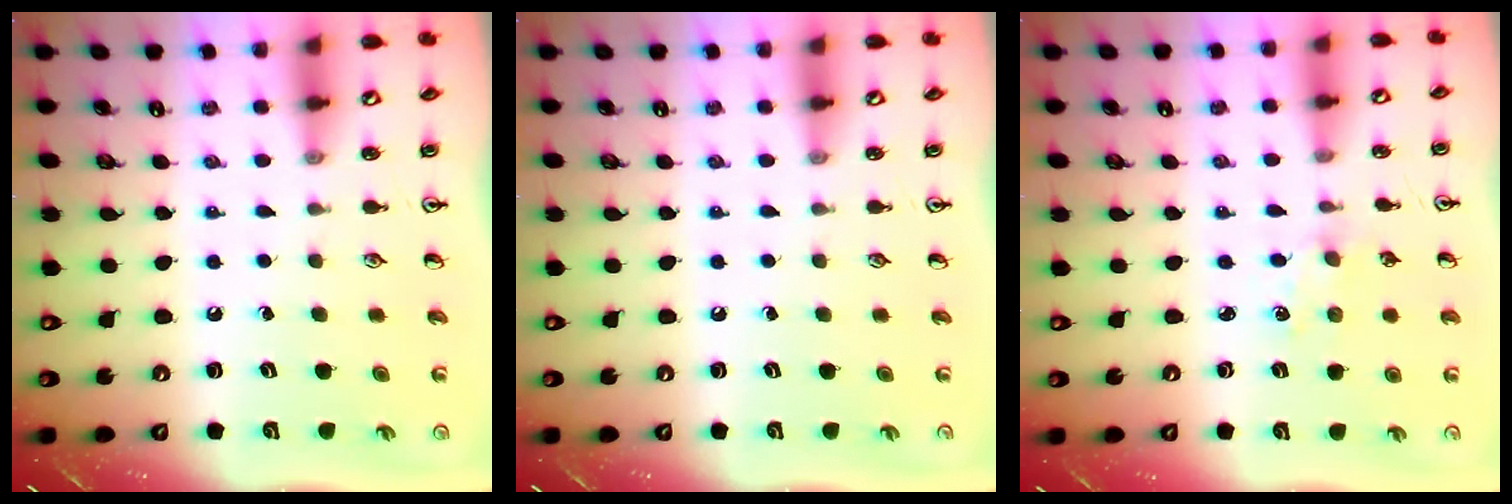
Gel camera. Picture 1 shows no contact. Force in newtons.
{"total": 0.0}
{"total": 0.7, "press": 0.7, "slide": 0.2}